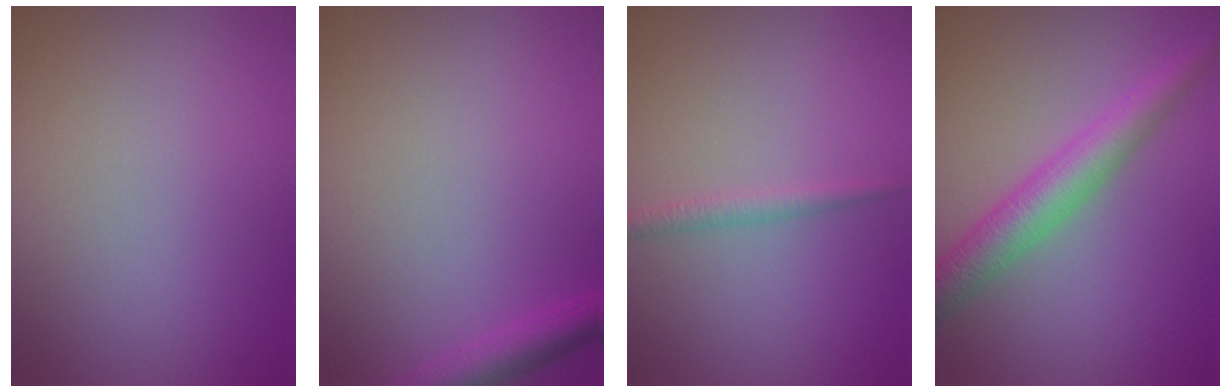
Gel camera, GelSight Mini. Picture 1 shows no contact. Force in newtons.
{"total": 2.1, "press": 2.1, "slide": 0.1}
{"total": 1.3, "press": 1.3, "slide": 0.1}
{"total": 4.5, "press": 4.5, "slide": 0.1}